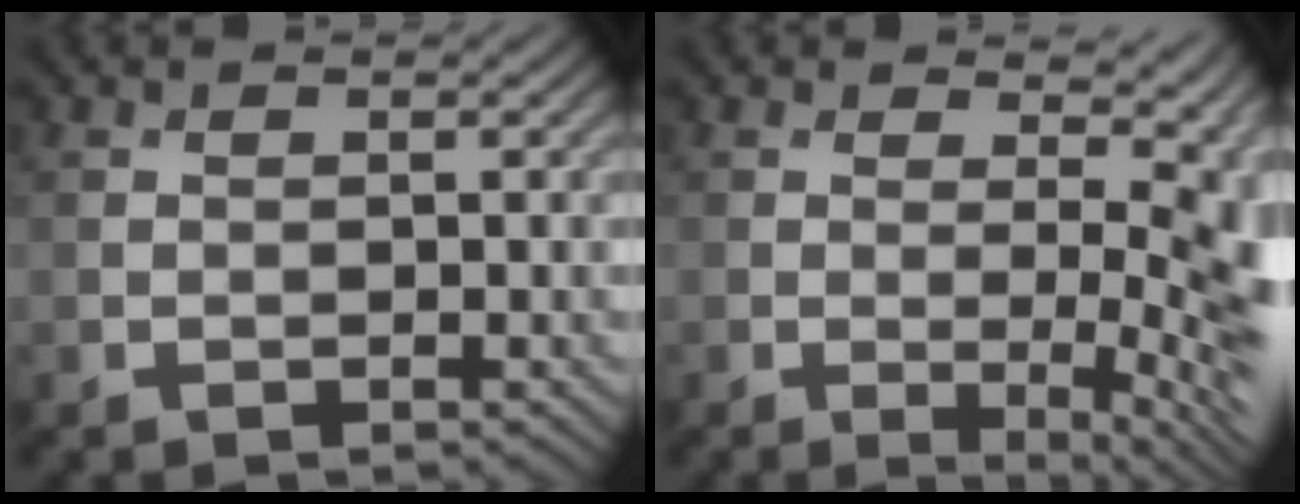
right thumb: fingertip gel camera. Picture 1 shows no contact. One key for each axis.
{"total": 11.3, "fx": 0.9, "fy": 4.2, "fz": 10.4, "tx": -0.106, "ty": 0.004, "tz": 0.022}